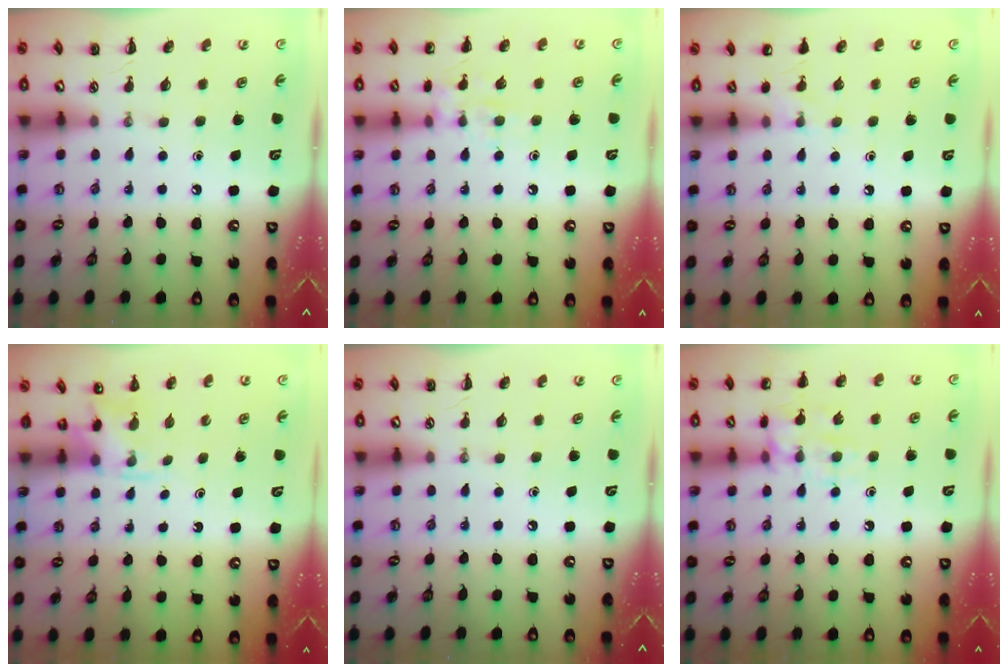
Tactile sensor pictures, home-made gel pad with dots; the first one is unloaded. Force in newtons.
{"total": 8.2, "press": 8.0, "slide": 1.7}
{"total": 5.8, "press": 5.6, "slide": 1.7}
{"total": 3.2, "press": 3.1, "slide": 0.7}
{"total": 0.0}
{"total": 11.7, "press": 11.7, "slide": 0.6}